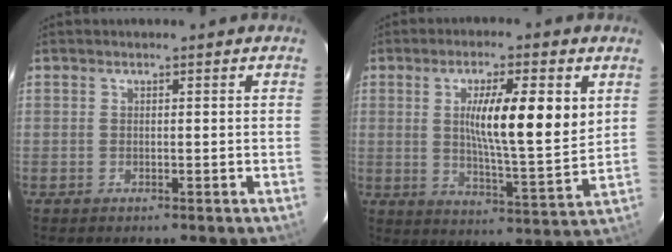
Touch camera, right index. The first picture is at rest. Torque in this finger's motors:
{"motor_torque": [1.00, -0.22, 0.58, 0.14]}